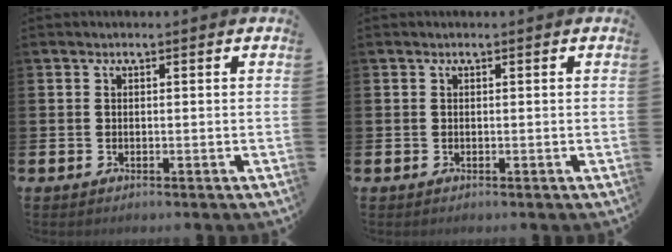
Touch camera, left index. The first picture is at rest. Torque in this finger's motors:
{"motor_torque": [0.22, 0.02, 0.06, 0.01]}